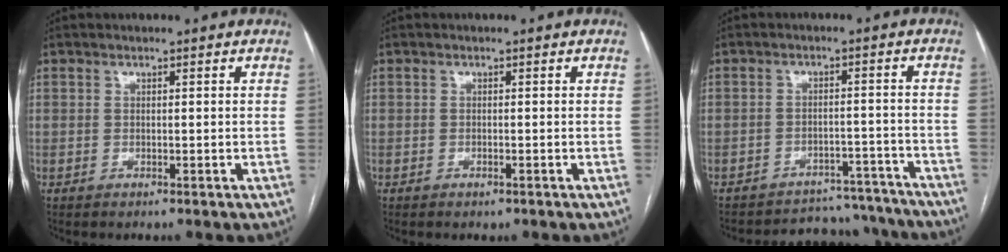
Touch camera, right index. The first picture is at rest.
{"total": 0.5, "force": [-0.4, 0.2, 0.3], "torque": [-0.002, 0.001, -0.004]}
{"total": 13.3, "force": [-12.7, 4.1, 0.5], "torque": [0.004, 0.031, -0.151]}